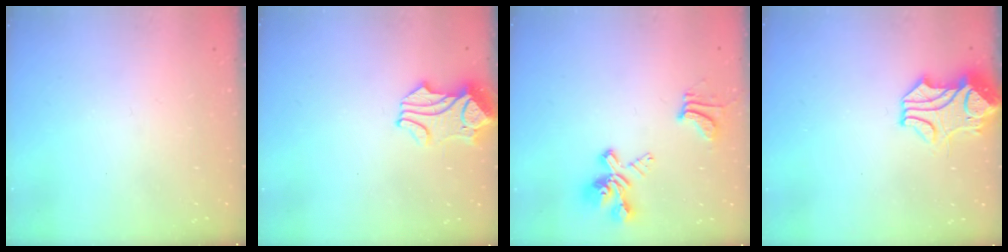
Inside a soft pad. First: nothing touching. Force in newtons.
{"total": 3.0, "press": 2.8, "slide": 0.9}
{"total": 5.9, "press": 5.5, "slide": 1.9}
{"total": 2.1, "press": 1.9, "slide": 1.0}